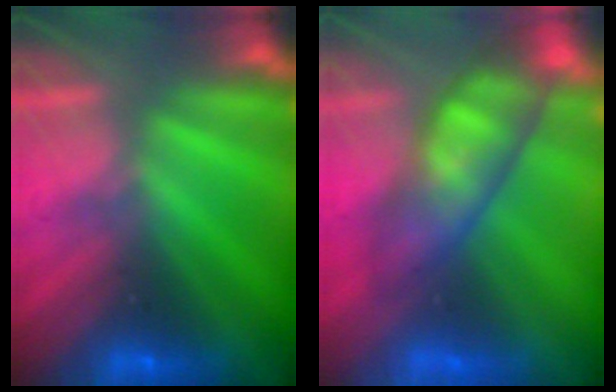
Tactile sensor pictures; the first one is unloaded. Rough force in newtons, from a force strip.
{"total": 4.6}